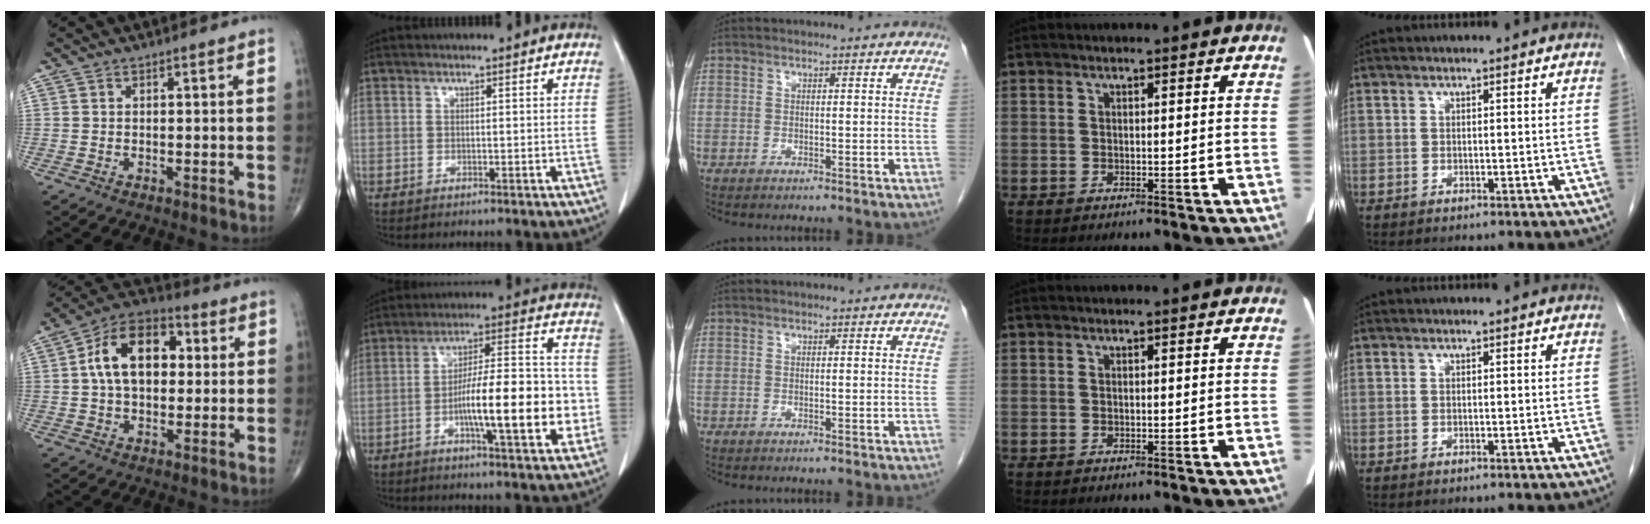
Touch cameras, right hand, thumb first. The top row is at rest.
{"thumb": {"total": 14.8, "force": [2.3, 9.4, 11.2], "torque": [-0.165, 0.024, 0.030]}, "index": {"total": 16.2, "force": [-3.5, 3.3, 15.5], "torque": [-0.245, 0.018, -0.053]}}